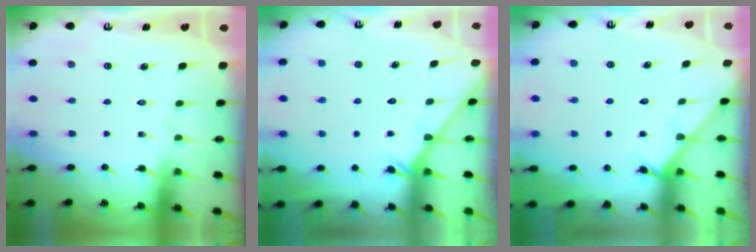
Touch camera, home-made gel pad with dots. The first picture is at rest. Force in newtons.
{"total": 2.6, "press": 2.5, "slide": 0.3}
{"total": 2.7, "press": 2.7, "slide": 0.2}